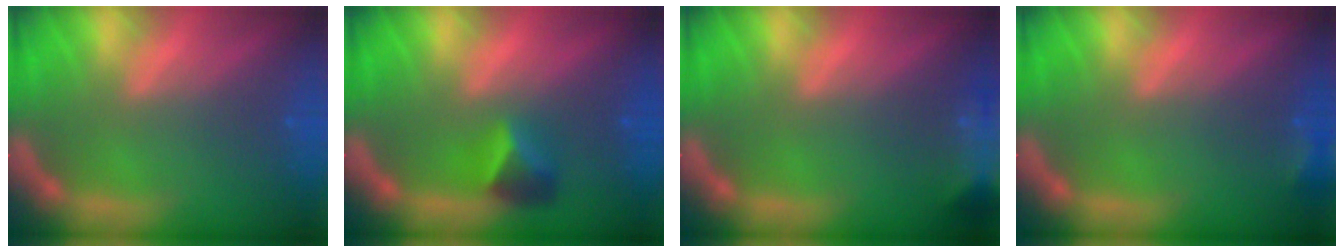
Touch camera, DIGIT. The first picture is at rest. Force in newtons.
{"total": 2.9}
{"total": 9.0}
{"total": 1.4}